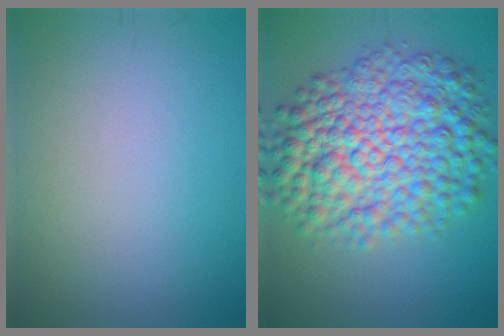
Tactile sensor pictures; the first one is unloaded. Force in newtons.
{"total": 10.8, "press": 10.8, "slide": 0.1}